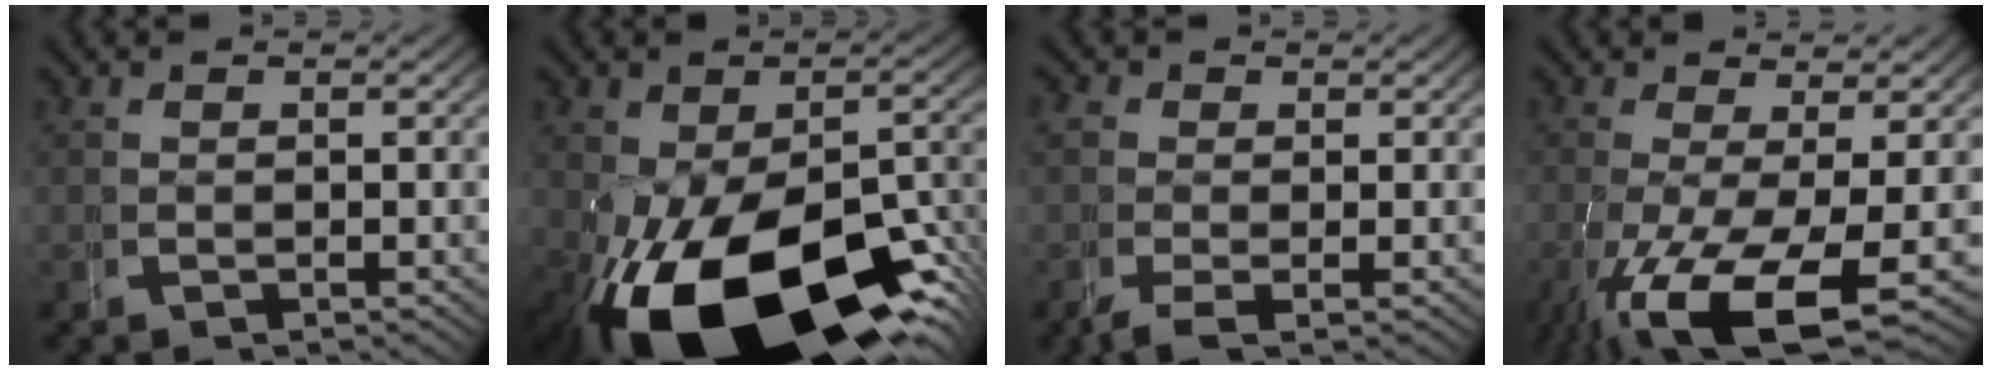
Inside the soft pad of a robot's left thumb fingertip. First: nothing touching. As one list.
[{"total": 18.5, "force": [-6.9, 9.2, 14.5], "torque": [-0.260, -0.058, -0.069]}, {"total": 2.7, "force": [-0.6, 2.1, 1.6], "torque": [-0.042, -0.021, -0.007]}, {"total": 9.4, "force": [-3.1, 4.2, 7.8], "torque": [-0.160, -0.040, -0.023]}]